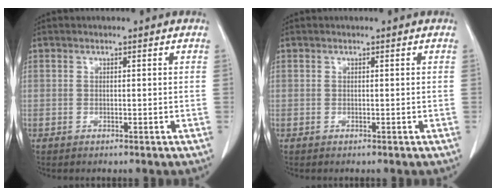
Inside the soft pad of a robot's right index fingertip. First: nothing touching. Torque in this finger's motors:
{"motor_torque": [0.00, 0.00, 0.00, 0.00]}